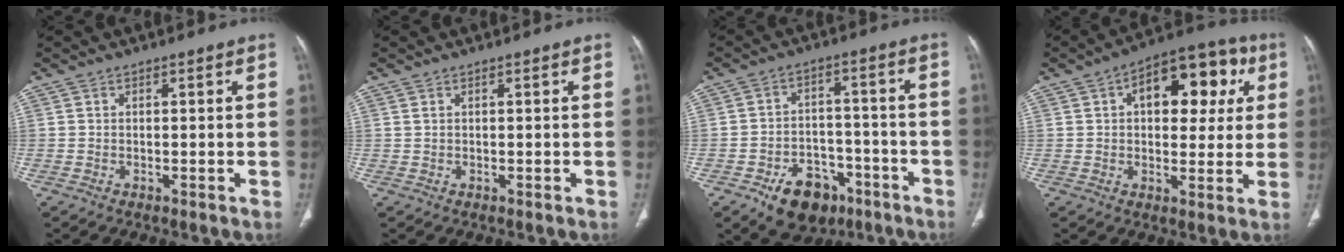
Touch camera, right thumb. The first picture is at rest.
{"total": 0.6, "force": [0.4, 0.2, 0.4], "torque": [-0.011, 0.007, 0.011]}
{"total": 11.7, "force": [-6.6, 7.9, 5.6], "torque": [-0.051, 0.044, -0.092]}
{"total": 16.3, "force": [5.0, 9.0, 12.6], "torque": [-0.120, 0.019, 0.063]}